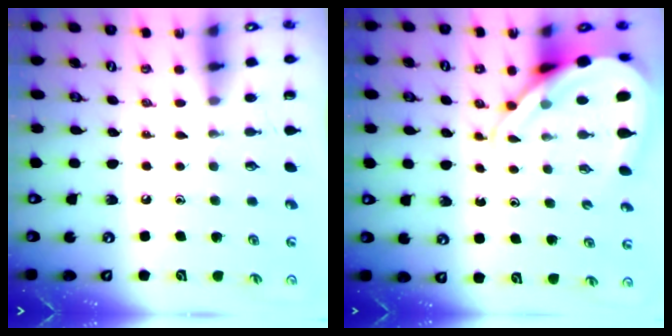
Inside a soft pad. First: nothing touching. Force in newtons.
{"total": 10.1, "press": 10.1, "slide": 0.9}